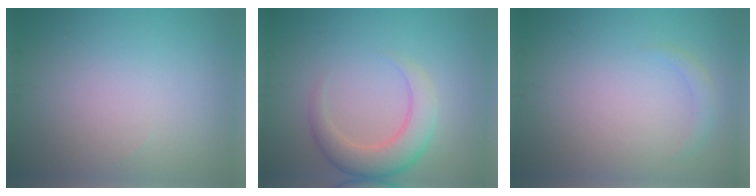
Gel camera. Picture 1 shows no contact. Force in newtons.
{"total": 5.4, "press": 5.4, "slide": 0.1}
{"total": 1.1, "press": 1.1, "slide": 0.0}